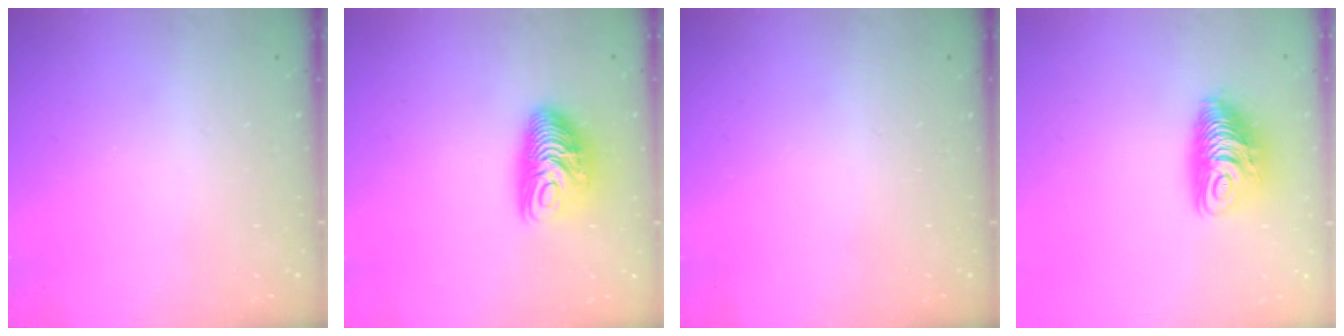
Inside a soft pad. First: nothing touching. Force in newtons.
{"total": 10.4, "press": 10.4, "slide": 0.4}
{"total": 0.0}
{"total": 10.1, "press": 10.1, "slide": 0.5}